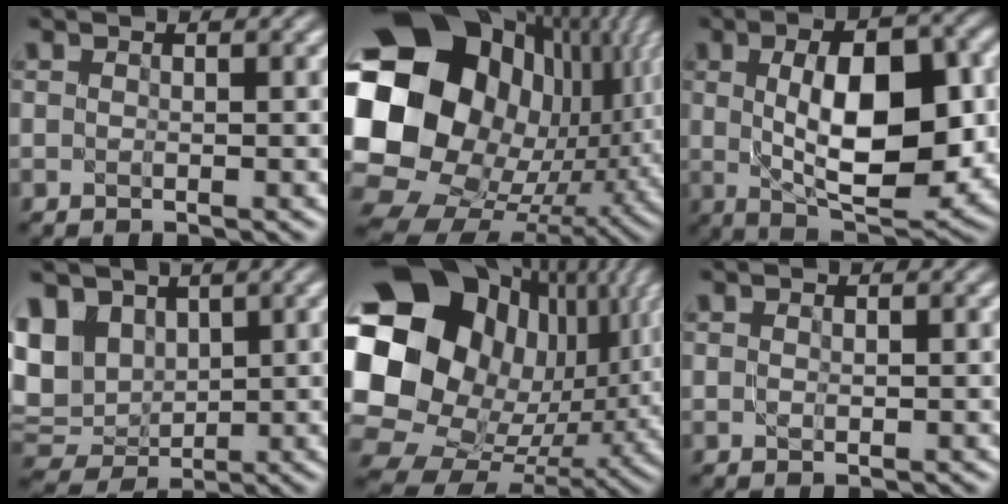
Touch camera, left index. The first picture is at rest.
{"total": 22.2, "force": [2.8, 17.8, 13.0], "torque": [-0.280, -0.006, 0.050]}
{"total": 11.2, "force": [0.5, 5.0, 10.0], "torque": [-0.155, -0.002, 0.014]}
{"total": 9.3, "force": [2.8, 7.0, 5.4], "torque": [-0.132, 0.017, 0.049]}
{"total": 22.2, "force": [5.0, 17.7, 12.4], "torque": [-0.274, 0.006, 0.093]}
{"total": 0.6, "force": [-0.1, 0.3, 0.5], "torque": [-0.011, -0.001, 0.000]}